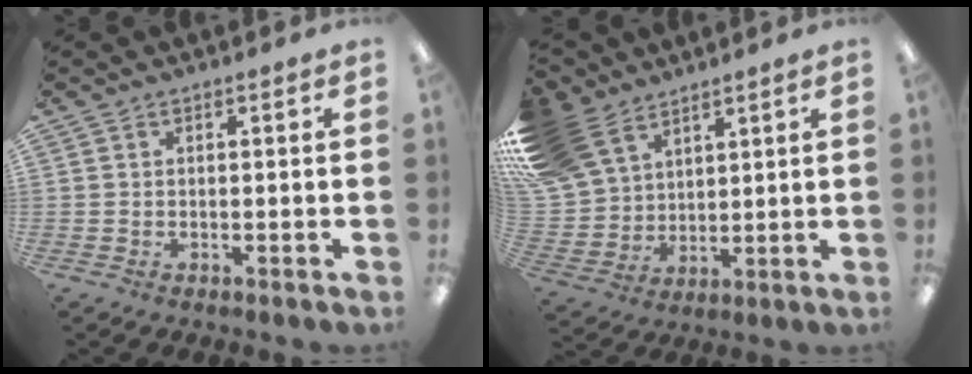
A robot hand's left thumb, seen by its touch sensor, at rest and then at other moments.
{"total": 15.3, "force": [9.9, 10.0, 6.1], "torque": [-0.152, -0.039, 0.197]}